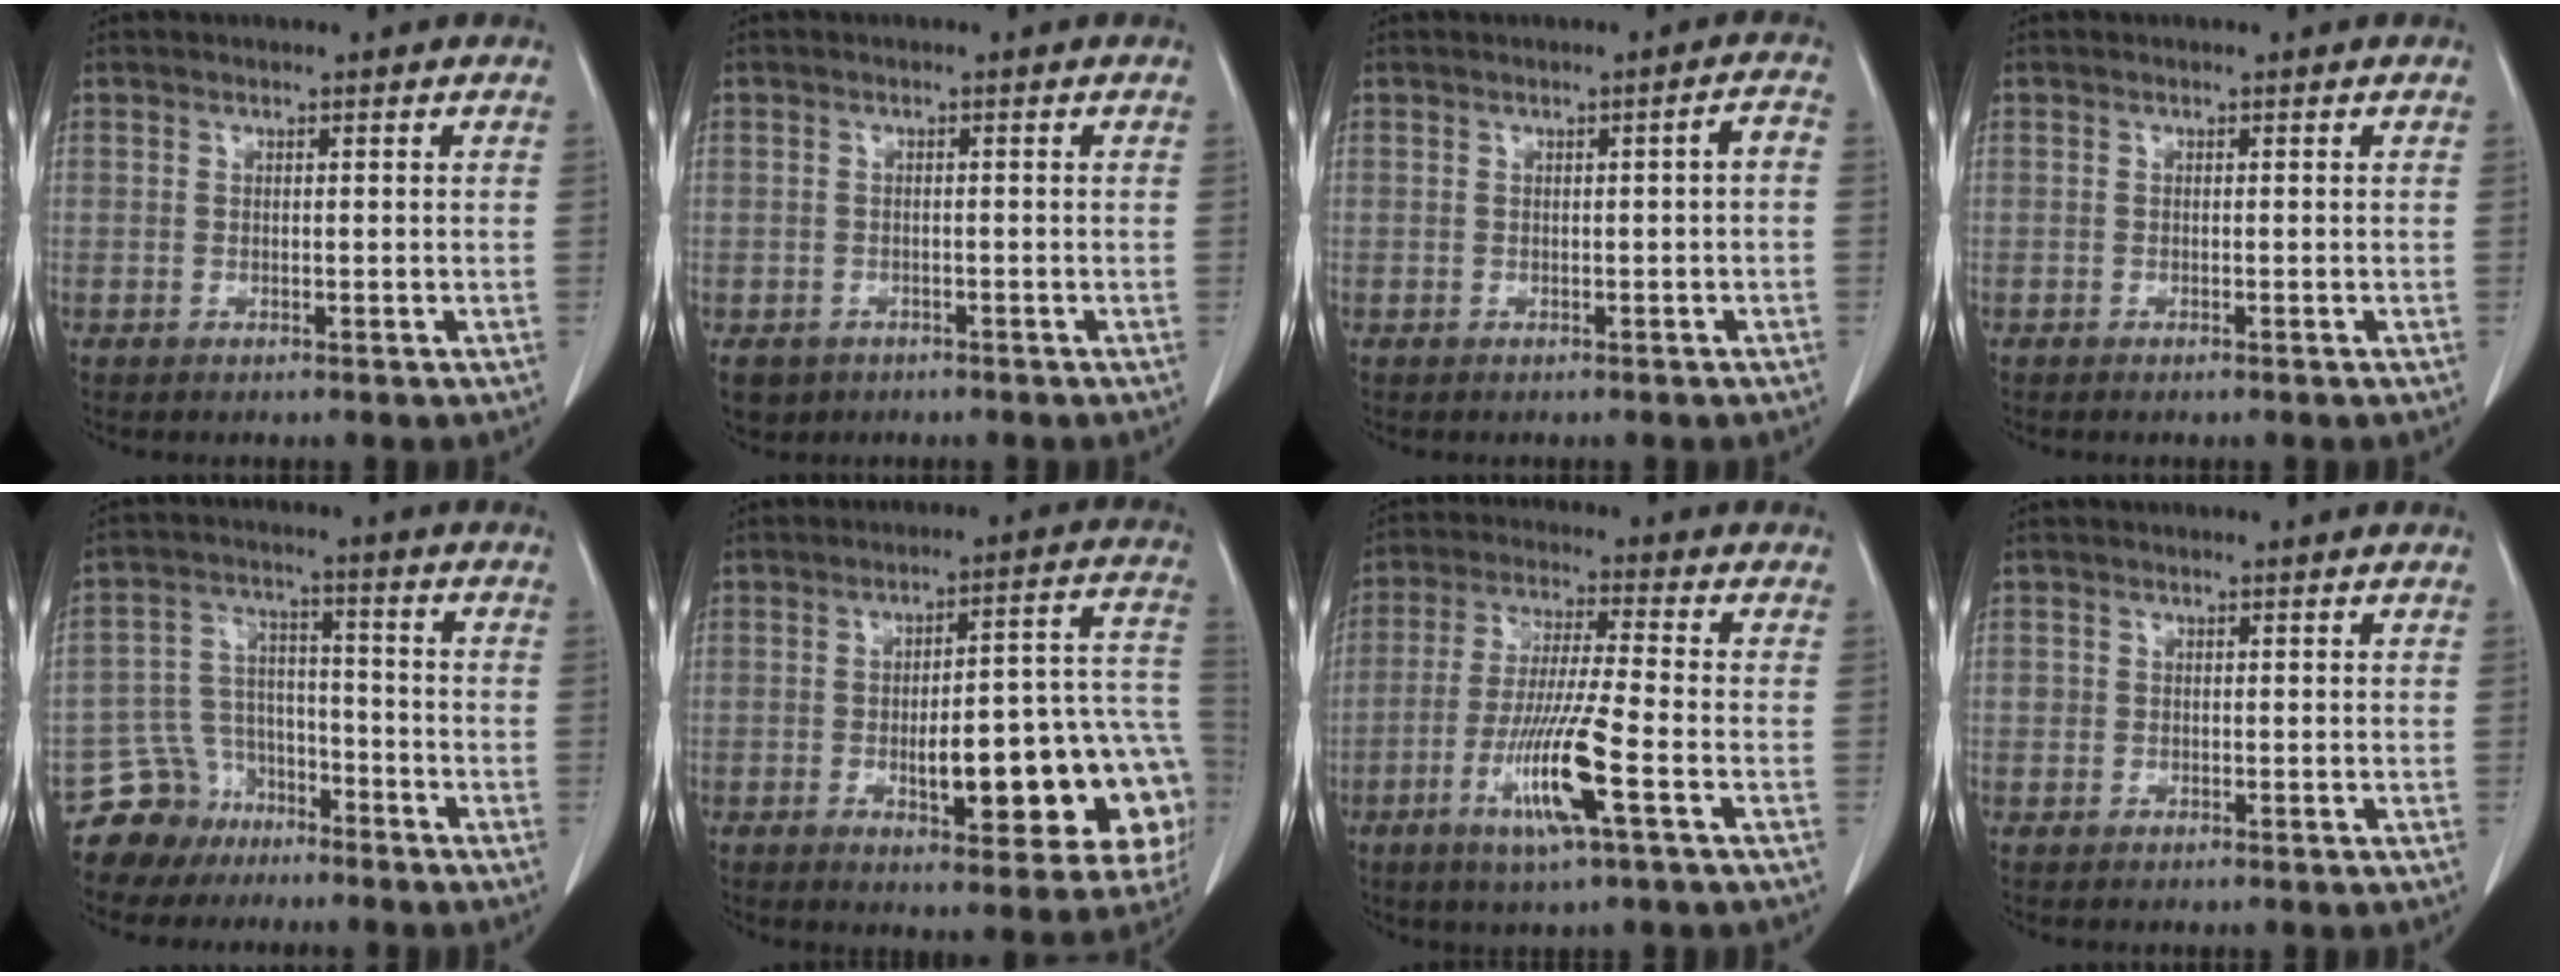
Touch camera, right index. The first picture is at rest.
{"total": 4.2, "force": [-2.5, 3.2, 0.7], "torque": [-0.010, 0.002, -0.035]}
{"total": 1.7, "force": [-0.4, 0.2, 1.7], "torque": [-0.020, 0.003, -0.006]}
{"total": 0.6, "force": [-0.5, 0.1, 0.3], "torque": [-0.007, -0.002, -0.007]}
{"total": 8.3, "force": [-6.3, 5.5, 0.0], "torque": [-0.003, 0.032, -0.112]}
{"total": 20.5, "force": [-5.3, 5.6, 19.0], "torque": [-0.156, 0.043, -0.048]}
{"total": 11.4, "force": [-4.4, -0.2, 10.5], "torque": [-0.207, -0.019, -0.084]}
{"total": 0.8, "force": [0.0, 0.8, 0.1], "torque": [0.005, 0.008, 0.002]}